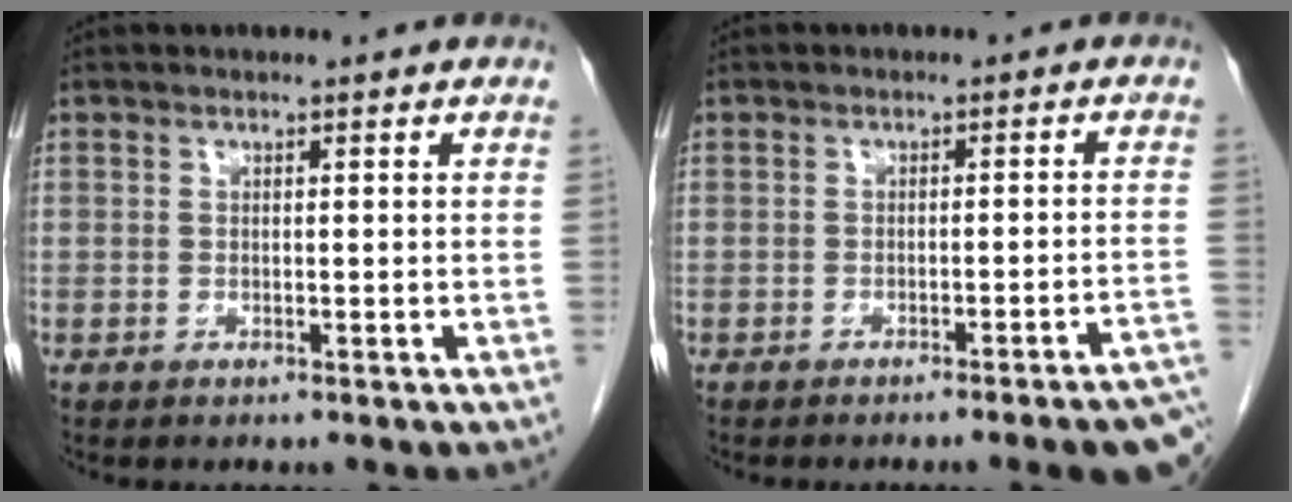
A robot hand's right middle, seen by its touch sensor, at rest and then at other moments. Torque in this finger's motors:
{"motor_torque": [1.23, -0.91, 0.09, 0.05]}